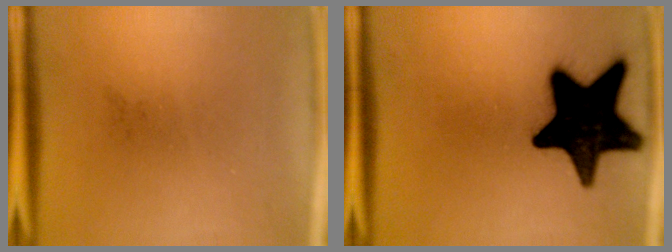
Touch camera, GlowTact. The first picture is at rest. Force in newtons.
{"total": 18.4}